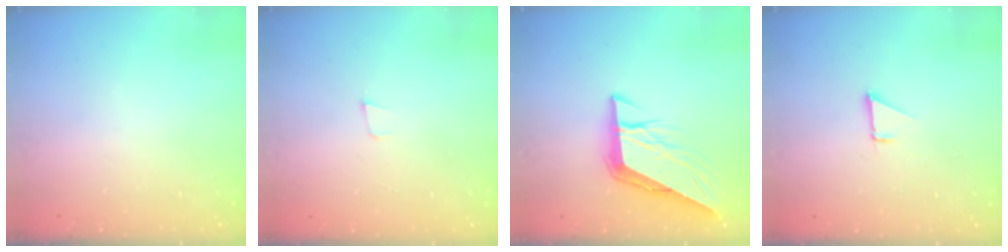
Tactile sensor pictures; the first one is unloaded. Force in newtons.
{"total": 3.3, "press": 2.0, "slide": 2.6}
{"total": 9.2, "press": 9.1, "slide": 0.8}
{"total": 1.3, "press": 1.3, "slide": 0.1}